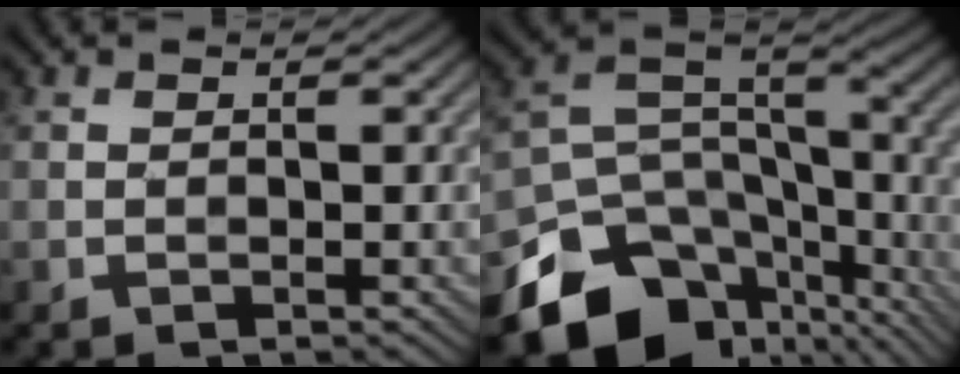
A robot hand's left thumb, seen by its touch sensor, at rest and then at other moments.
{"total": 14.7, "force": [-9.0, 9.6, 6.6], "torque": [-0.167, -0.034, -0.133]}